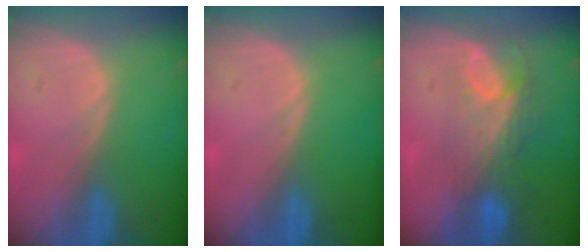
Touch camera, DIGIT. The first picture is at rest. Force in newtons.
{"total": 0.0}
{"total": 7.8, "press": 6.9, "slide": 3.8}